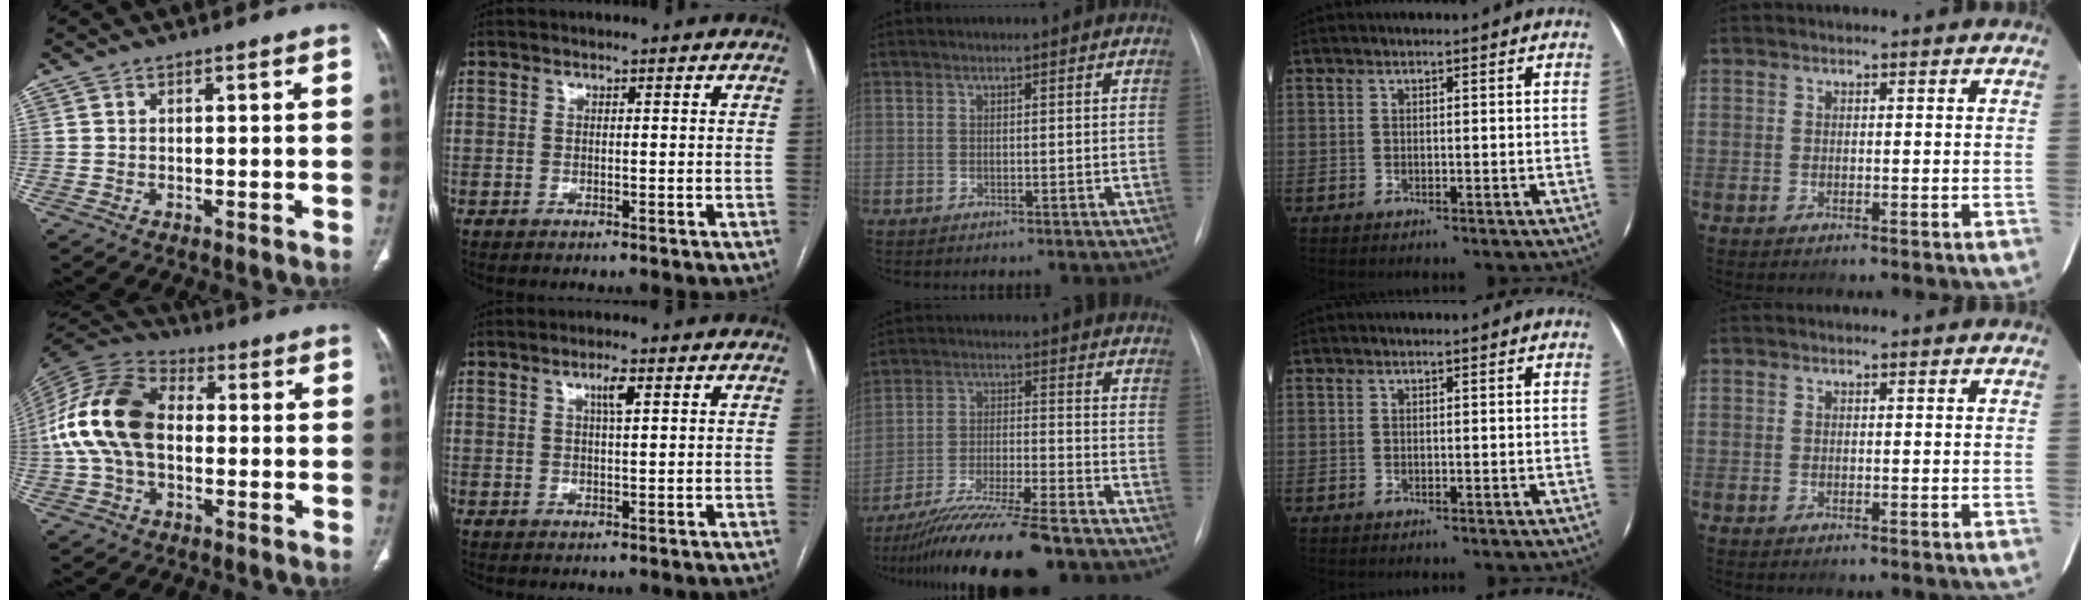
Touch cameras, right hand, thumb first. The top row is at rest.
{"thumb": {"total": 15.8, "force": [-0.3, 10.3, 11.9], "torque": [-0.240, 0.035, -0.014]}, "index": {"total": 2.3, "force": [1.0, 0.2, 2.1], "torque": [-0.038, 0.000, 0.017]}, "middle": {"total": 14.4, "force": [-12.2, 0.4, 7.7], "torque": [-0.128, -0.021, -0.203]}}